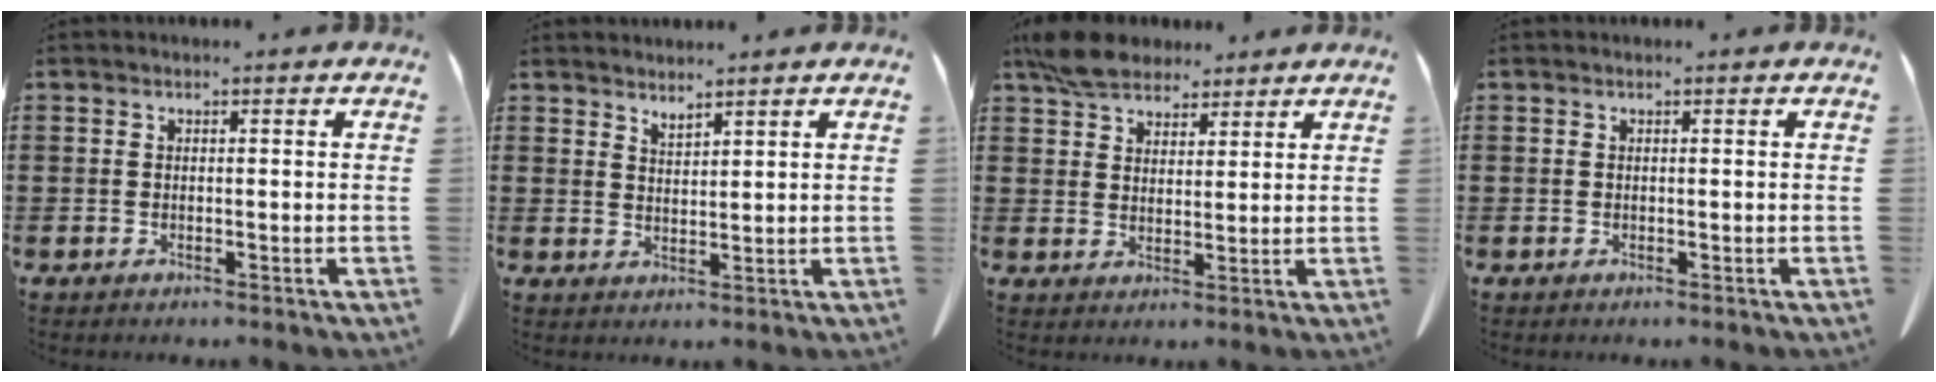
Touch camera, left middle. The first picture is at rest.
{"total": 2.2, "force": [2.2, -0.1, 0.0], "torque": [-0.006, -0.006, 0.044]}
{"total": 6.6, "force": [5.5, 2.8, 2.2], "torque": [-0.052, -0.005, 0.104]}
{"total": 0.0}